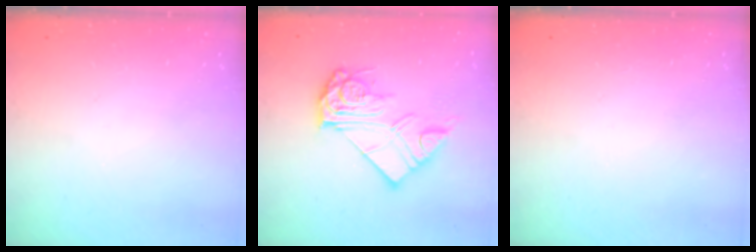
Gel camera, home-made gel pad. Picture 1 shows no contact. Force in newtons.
{"total": 13.7, "press": 13.6, "slide": 1.4}
{"total": 0.0}